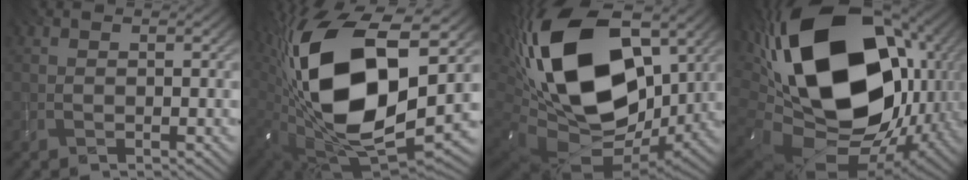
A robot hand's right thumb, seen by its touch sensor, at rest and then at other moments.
{"total": 19.0, "force": [3.2, 10.2, 15.7], "torque": [-0.336, -0.022, 0.065]}
{"total": 21.3, "force": [4.3, 13.0, 16.4], "torque": [-0.360, 0.007, 0.076]}
{"total": 22.6, "force": [2.9, 14.4, 17.2], "torque": [-0.366, -0.033, 0.078]}